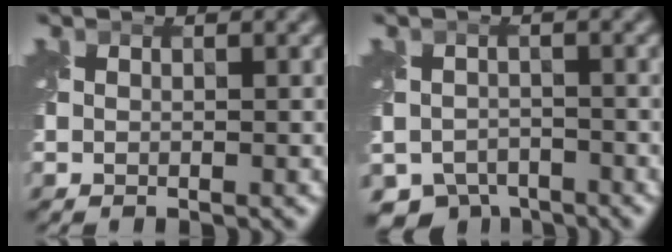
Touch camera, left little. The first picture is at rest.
{"total": 5.2, "force": [-4.0, 2.8, 1.6], "torque": [-0.024, -0.022, -0.069]}